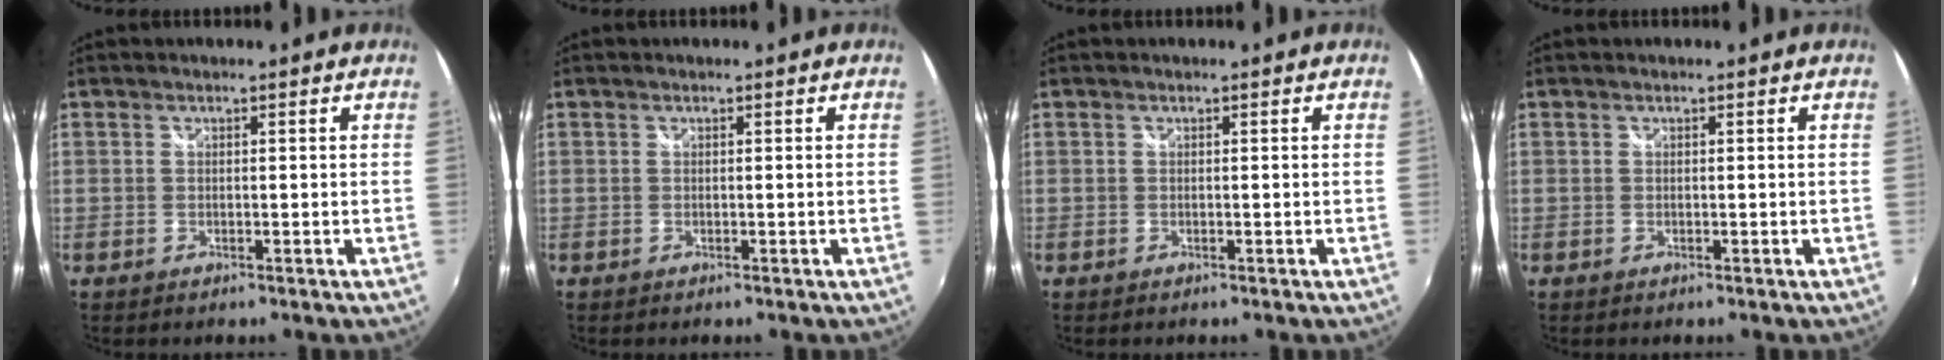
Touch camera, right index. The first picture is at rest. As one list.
[{"total": 0.0}, {"total": 0.0}, {"total": 0.0}]